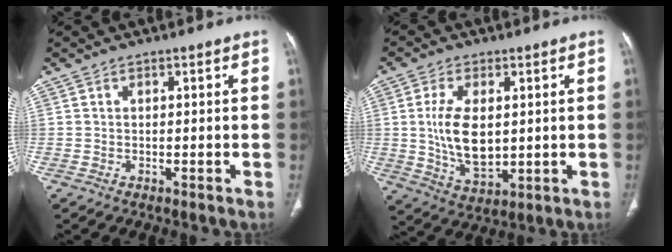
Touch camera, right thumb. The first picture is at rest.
{"total": 11.0, "force": [1.1, 6.1, 9.1], "torque": [-0.167, -0.018, 0.034]}